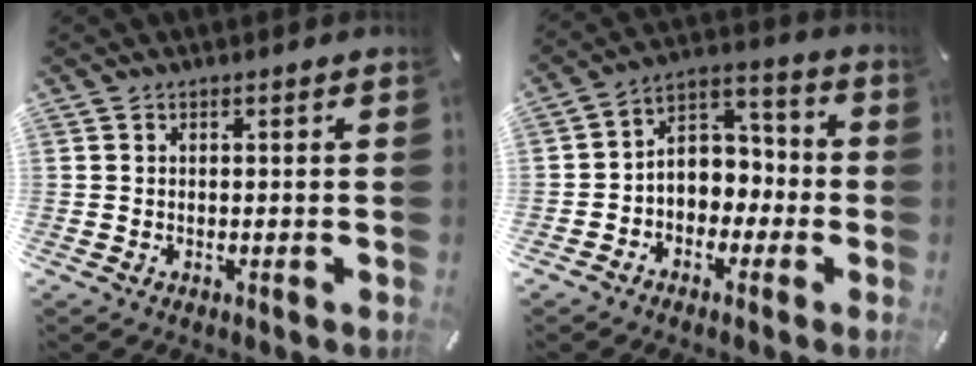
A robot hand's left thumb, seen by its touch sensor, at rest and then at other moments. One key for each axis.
{"total": 6.7, "fx": -1.6, "fy": 6.3, "fz": 1.5, "tx": -0.026, "ty": 0.010, "tz": -0.028}